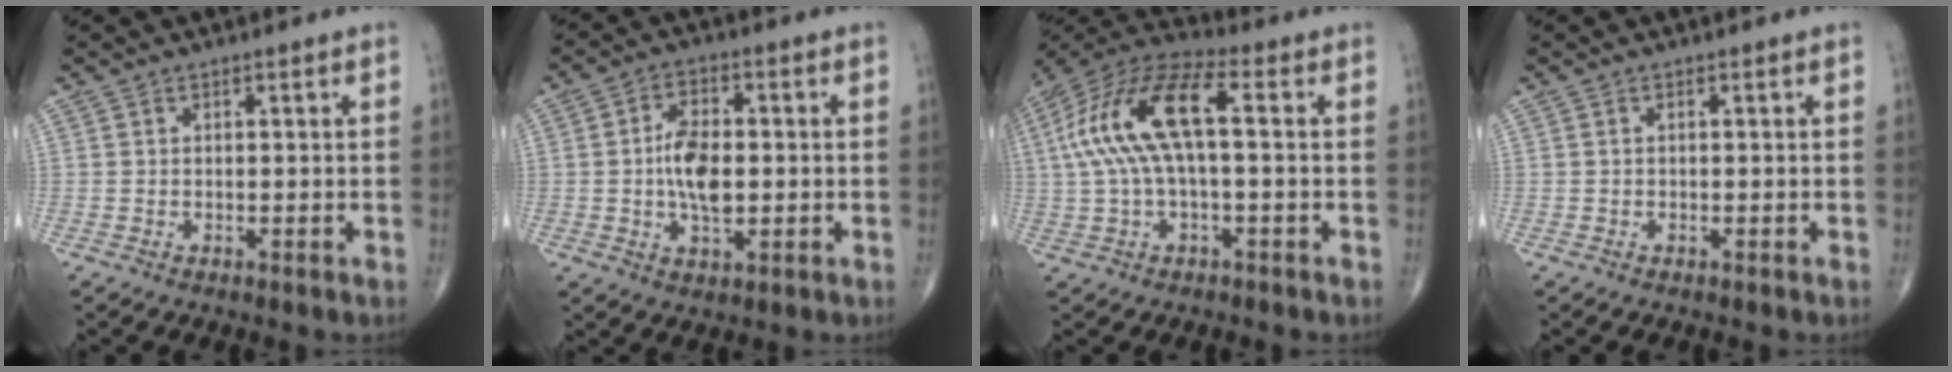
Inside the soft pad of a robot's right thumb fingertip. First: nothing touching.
{"total": 8.7, "force": [-0.3, 4.7, 7.4], "torque": [-0.129, 0.005, -0.007]}
{"total": 16.6, "force": [1.8, 6.8, 15.1], "torque": [-0.317, 0.045, 0.029]}
{"total": 0.0}